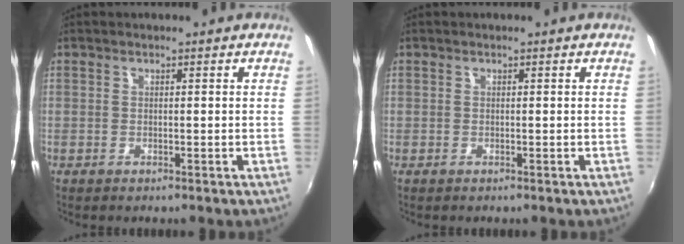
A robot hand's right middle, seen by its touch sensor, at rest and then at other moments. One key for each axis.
{"total": 0.0}